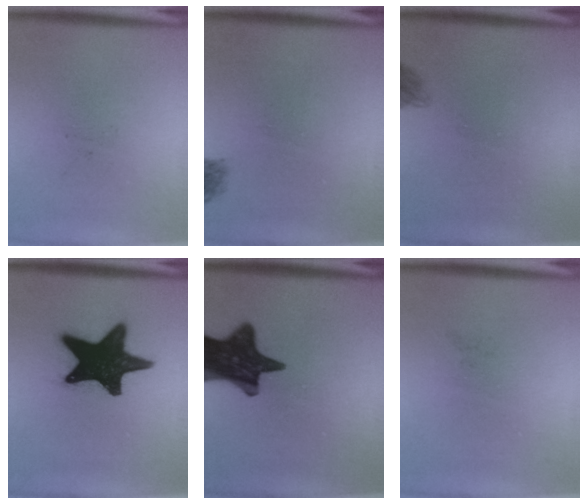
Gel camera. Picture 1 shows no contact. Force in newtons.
{"total": 1.8}
{"total": 1.4}
{"total": 19.1}
{"total": 15.6}
{"total": 0.0}